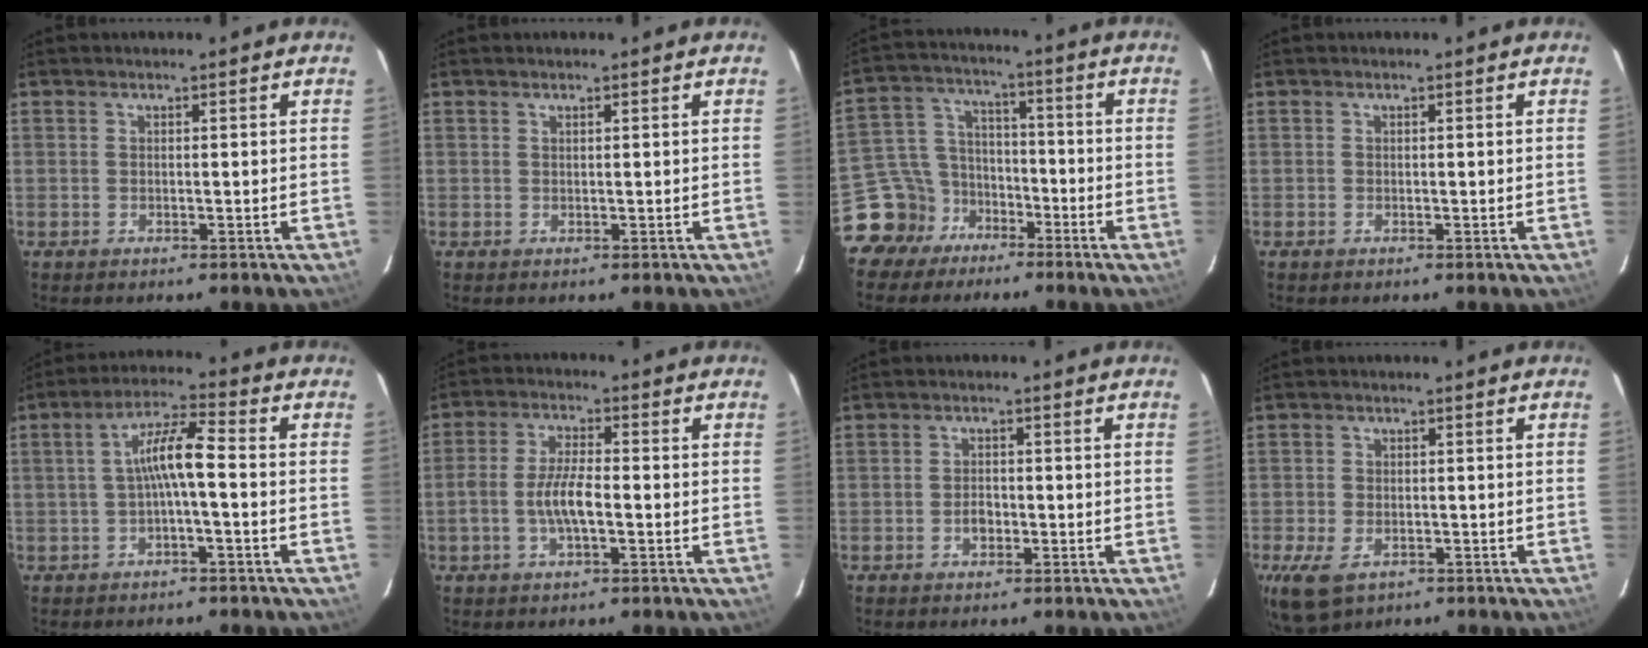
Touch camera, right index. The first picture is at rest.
{"total": 0.0}
{"total": 9.6, "force": [-6.5, 7.0, 0.8], "torque": [-0.033, 0.042, -0.119]}
{"total": 0.0}
{"total": 6.4, "force": [-1.1, 0.7, 6.3], "torque": [-0.128, 0.016, -0.018]}
{"total": 6.6, "force": [-1.8, 2.2, 5.9], "torque": [-0.122, 0.007, -0.034]}
{"total": 2.2, "force": [-0.9, 1.4, 1.3], "torque": [-0.026, 0.005, -0.016]}
{"total": 8.0, "force": [-3.8, 4.9, 5.0], "torque": [-0.118, -0.023, -0.065]}